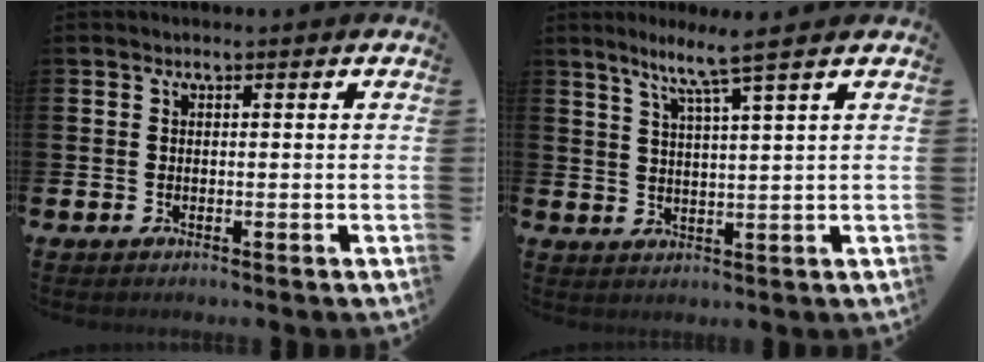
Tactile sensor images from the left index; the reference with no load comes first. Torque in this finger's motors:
{"motor_torque": [0.97, -0.48, 0.35, 0.07]}